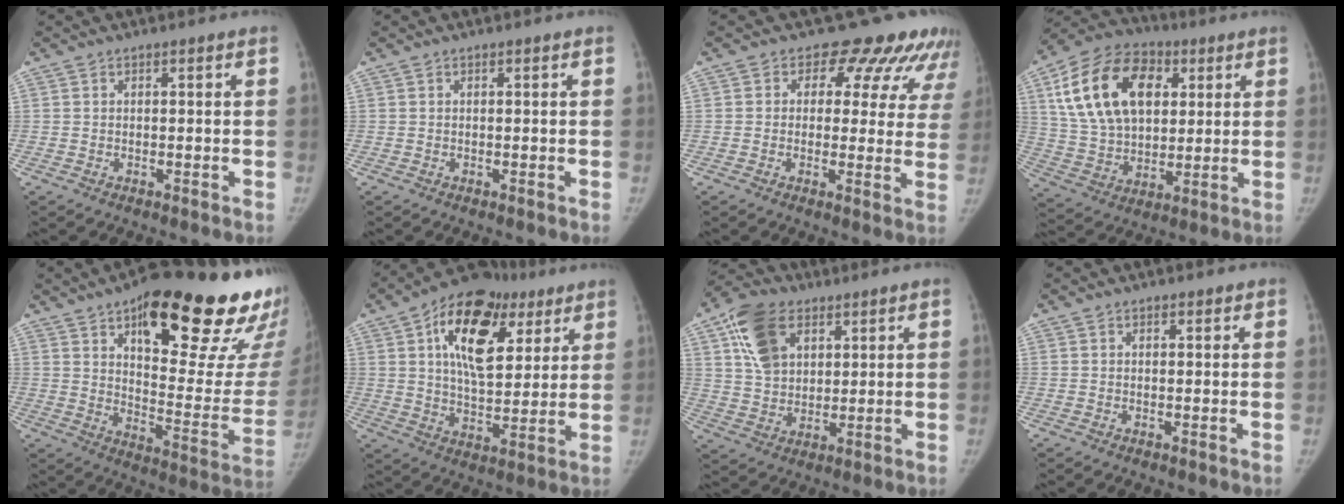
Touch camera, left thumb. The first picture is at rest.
{"total": 0.0}
{"total": 12.8, "force": [9.3, 7.1, 5.2], "torque": [-0.002, -0.034, 0.088]}
{"total": 22.2, "force": [6.8, 14.8, 15.1], "torque": [-0.255, -0.001, 0.120]}
{"total": 32.3, "force": [19.2, 10.5, 23.8], "torque": [-0.253, -0.060, 0.272]}
{"total": 20.8, "force": [8.4, 12.0, 14.8], "torque": [-0.197, -0.012, 0.129]}
{"total": 12.5, "force": [5.4, 8.4, 7.4], "torque": [-0.115, -0.007, 0.102]}
{"total": 0.9, "force": [0.5, 0.8, 0.1], "torque": [0.013, -0.001, 0.003]}